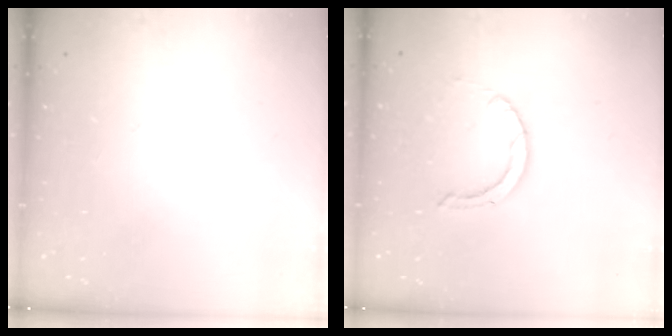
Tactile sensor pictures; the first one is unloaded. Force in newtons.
{"total": 0.9, "press": 0.9, "slide": 0.1}